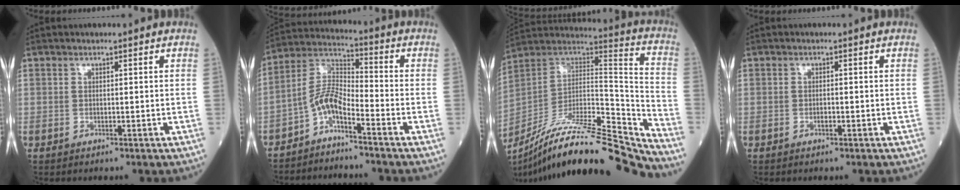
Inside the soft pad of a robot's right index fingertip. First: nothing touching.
{"total": 6.2, "force": [-4.3, 1.5, 4.2], "torque": [-0.091, 0.015, -0.091]}
{"total": 27.4, "force": [-23.9, 1.3, 13.4], "torque": [-0.191, -0.009, -0.385]}
{"total": 0.7, "force": [-0.3, 0.2, 0.6], "torque": [-0.015, -0.001, -0.003]}